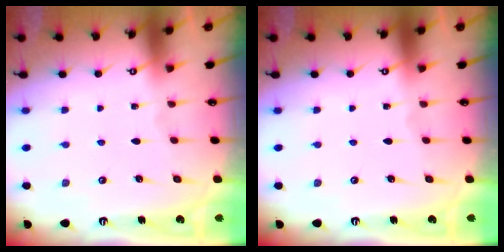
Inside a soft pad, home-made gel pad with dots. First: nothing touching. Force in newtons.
{"total": 0.0}